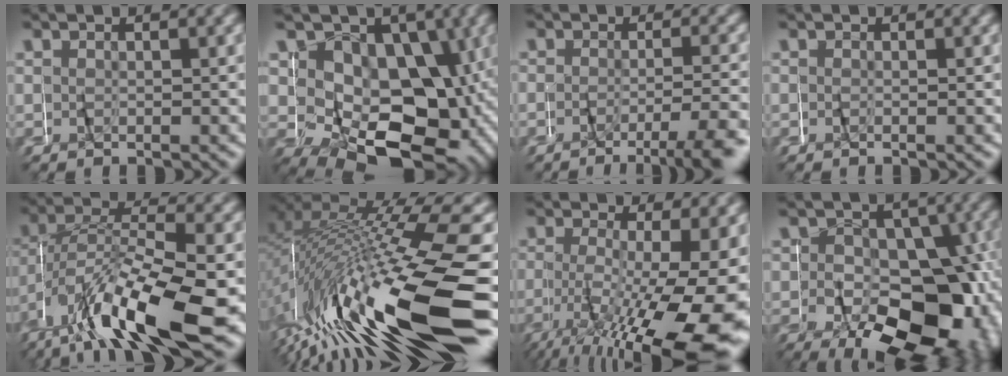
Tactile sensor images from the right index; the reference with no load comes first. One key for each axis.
{"total": 11.7, "fx": -1.8, "fy": 8.4, "fz": 8.0, "tx": -0.143, "ty": -0.031, "tz": -0.018}
{"total": 4.2, "fx": -3.5, "fy": -0.3, "fz": 2.2, "tx": -0.029, "ty": -0.006, "tz": -0.059}
{"total": 0.0}
{"total": 9.1, "fx": -4.2, "fy": 4.1, "fz": 7.0, "tx": -0.143, "ty": -0.012, "tz": -0.071}
{"total": 14.7, "fx": -5.5, "fy": 4.6, "fz": 12.8, "tx": -0.225, "ty": -0.008, "tz": -0.070}
{"total": 10.9, "fx": -3.5, "fy": 3.3, "fz": 9.8, "tx": -0.141, "ty": -0.021, "tz": -0.039}
{"total": 16.0, "fx": -3.8, "fy": 10.8, "fz": 11.2, "tx": -0.184, "ty": -0.058, "tz": -0.038}